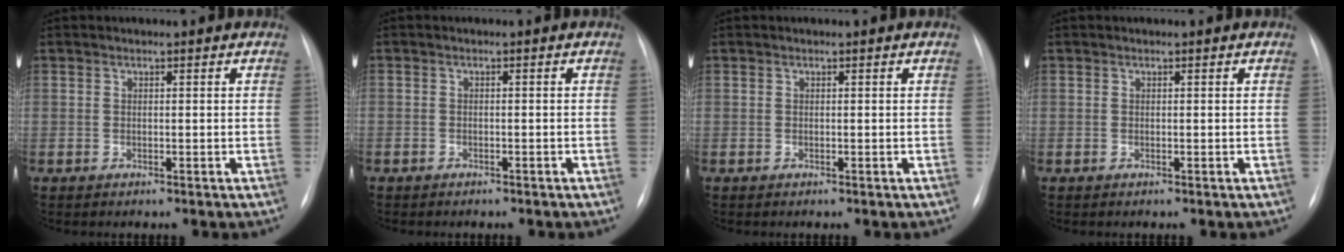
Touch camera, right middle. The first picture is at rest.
{"total": 1.7, "force": [-1.4, 0.9, 0.6], "torque": [-0.011, 0.000, -0.013]}
{"total": 0.0}
{"total": 0.0}